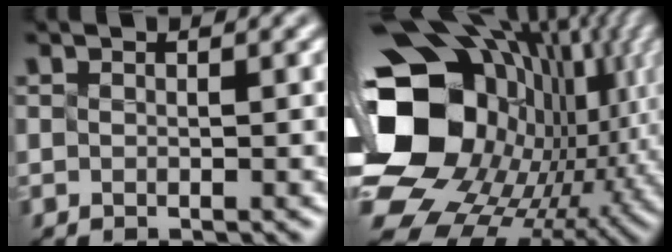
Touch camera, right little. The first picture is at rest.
{"total": 20.3, "force": [-2.3, 15.9, 12.4], "torque": [-0.246, -0.030, -0.034]}